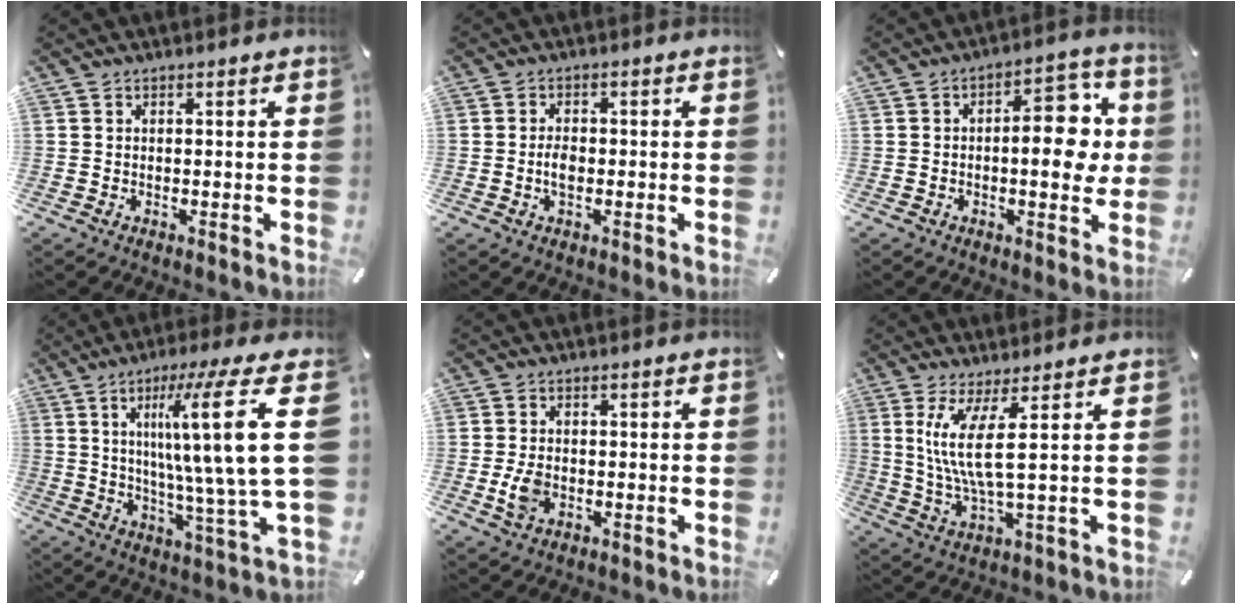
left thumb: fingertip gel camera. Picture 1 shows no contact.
{"total": 3.1, "force": [-0.6, 1.7, 2.5], "torque": [-0.055, -0.001, -0.011]}
{"total": 13.3, "force": [0.7, 6.7, 11.4], "torque": [-0.130, -0.007, 0.005]}
{"total": 25.4, "force": [6.9, 3.3, 24.2], "torque": [-0.366, -0.053, 0.100]}
{"total": 4.6, "force": [-1.0, 3.2, 3.2], "torque": [-0.081, -0.004, -0.023]}
{"total": 10.2, "force": [2.6, 1.4, 9.7], "torque": [-0.214, -0.017, 0.043]}